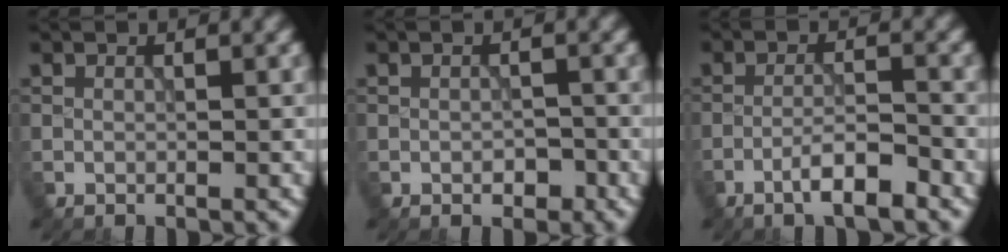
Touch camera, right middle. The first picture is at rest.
{"total": 1.3, "force": [-0.6, 0.8, 0.9], "torque": [-0.014, -0.002, -0.010]}
{"total": 3.6, "force": [-2.3, 0.5, 2.7], "torque": [-0.046, 0.009, -0.046]}